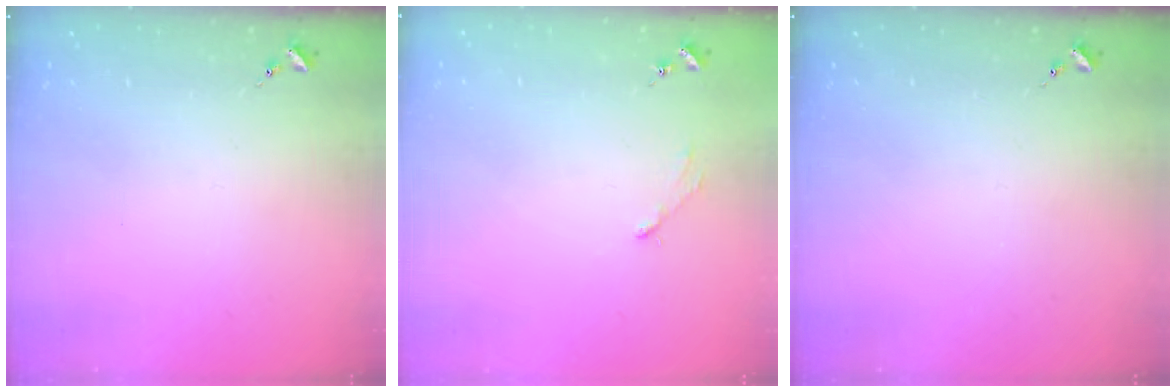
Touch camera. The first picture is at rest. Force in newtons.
{"total": 2.9, "press": 2.9, "slide": 0.4}
{"total": 0.0}